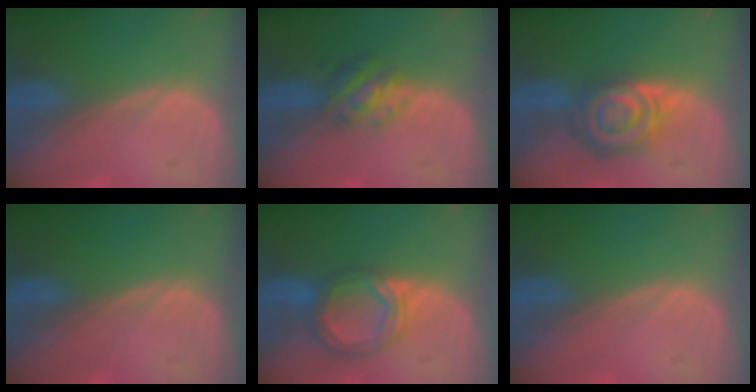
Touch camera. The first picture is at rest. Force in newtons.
{"total": 4.8, "press": 4.4, "slide": 1.9}
{"total": 8.0, "press": 7.0, "slide": 3.9}
{"total": 0.0}
{"total": 6.3, "press": 5.9, "slide": 2.3}
{"total": 0.0}